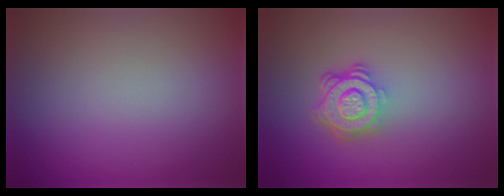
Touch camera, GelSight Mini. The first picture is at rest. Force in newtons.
{"total": 4.5, "press": 3.3, "slide": 3.0}